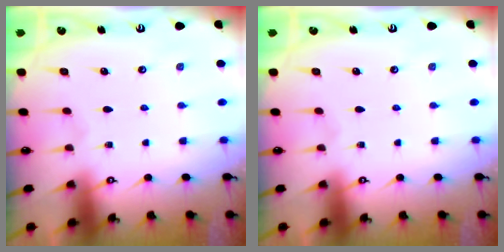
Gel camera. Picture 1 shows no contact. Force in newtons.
{"total": 0.0}